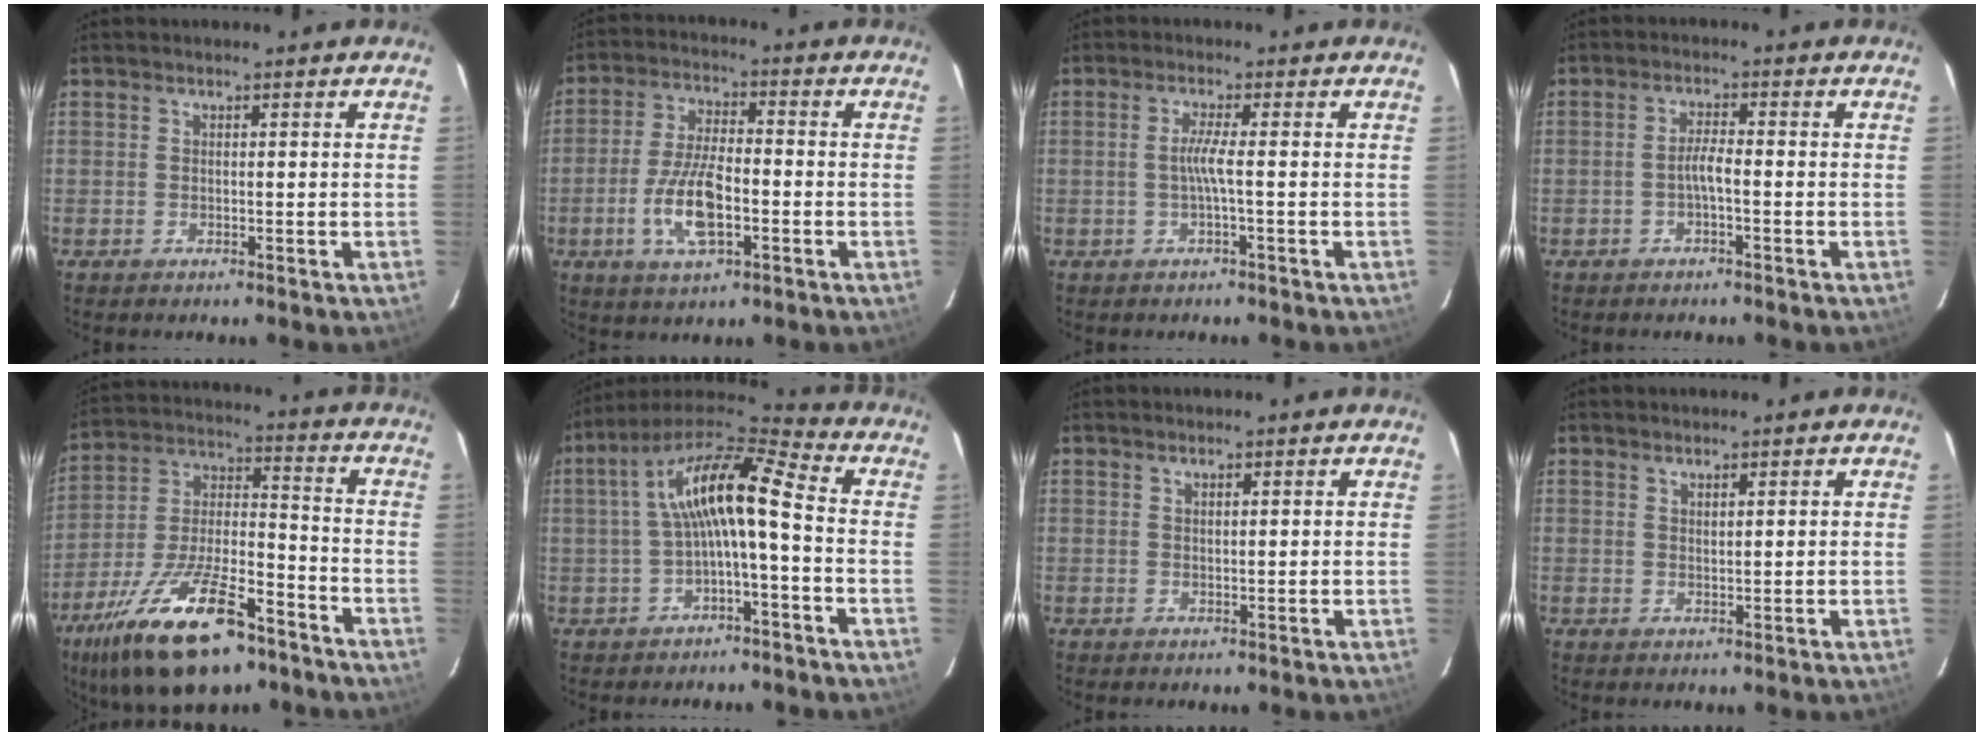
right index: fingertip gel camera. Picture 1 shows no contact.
{"total": 10.3, "force": [-3.3, 3.8, 9.0], "torque": [-0.184, -0.003, -0.061]}
{"total": 2.6, "force": [-0.7, -0.8, 2.4], "torque": [-0.050, -0.002, -0.012]}
{"total": 2.4, "force": [-1.1, 0.1, 2.1], "torque": [-0.041, 0.005, -0.022]}
{"total": 22.4, "force": [-14.3, 8.4, 15.1], "torque": [-0.291, -0.019, -0.241]}
{"total": 12.5, "force": [-0.6, 2.8, 12.2], "torque": [-0.238, 0.026, -0.013]}
{"total": 0.8, "force": [0.6, 0.2, 0.5], "torque": [-0.009, 0.002, 0.011]}
{"total": 1.3, "force": [1.0, 0.3, 0.8], "torque": [-0.013, 0.001, 0.017]}